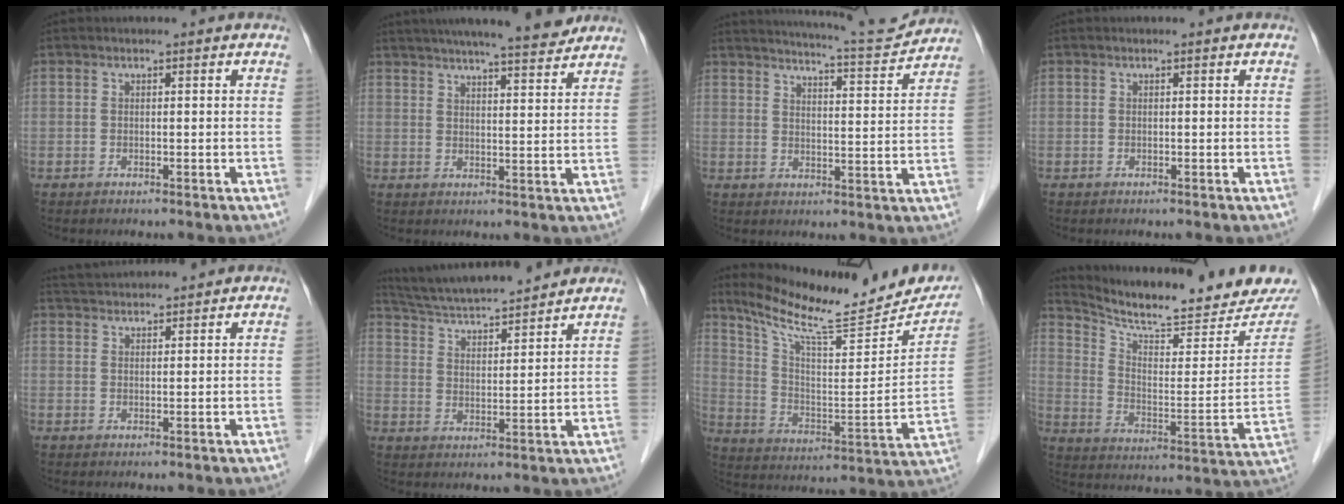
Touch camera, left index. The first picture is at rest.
{"total": 14.4, "force": [12.7, 0.9, 6.8], "torque": [-0.108, 0.011, 0.172]}
{"total": 11.4, "force": [11.1, -0.6, 2.5], "torque": [-0.043, -0.014, 0.148]}
{"total": 0.0}
{"total": 5.6, "force": [5.5, 0.2, 1.2], "torque": [-0.026, 0.038, 0.094]}
{"total": 15.0, "force": [13.9, 1.1, 5.7], "torque": [-0.106, 0.018, 0.227]}
{"total": 20.4, "force": [18.5, 2.9, 8.1], "torque": [-0.132, -0.044, 0.277]}
{"total": 20.2, "force": [19.1, 1.9, 6.3], "torque": [-0.111, -0.070, 0.268]}